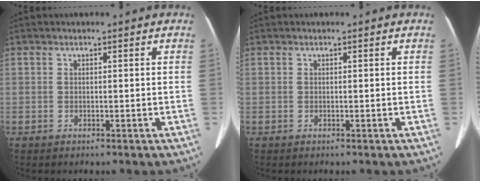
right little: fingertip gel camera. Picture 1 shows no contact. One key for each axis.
{"total": 0.0}